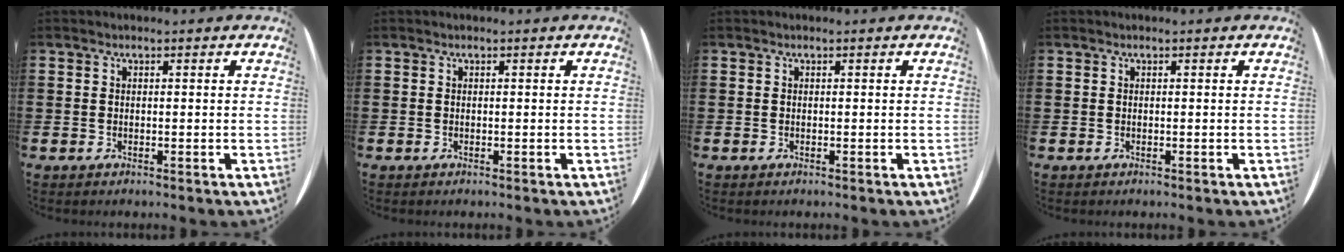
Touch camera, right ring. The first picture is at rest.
{"total": 0.0}
{"total": 0.0}
{"total": 0.0}